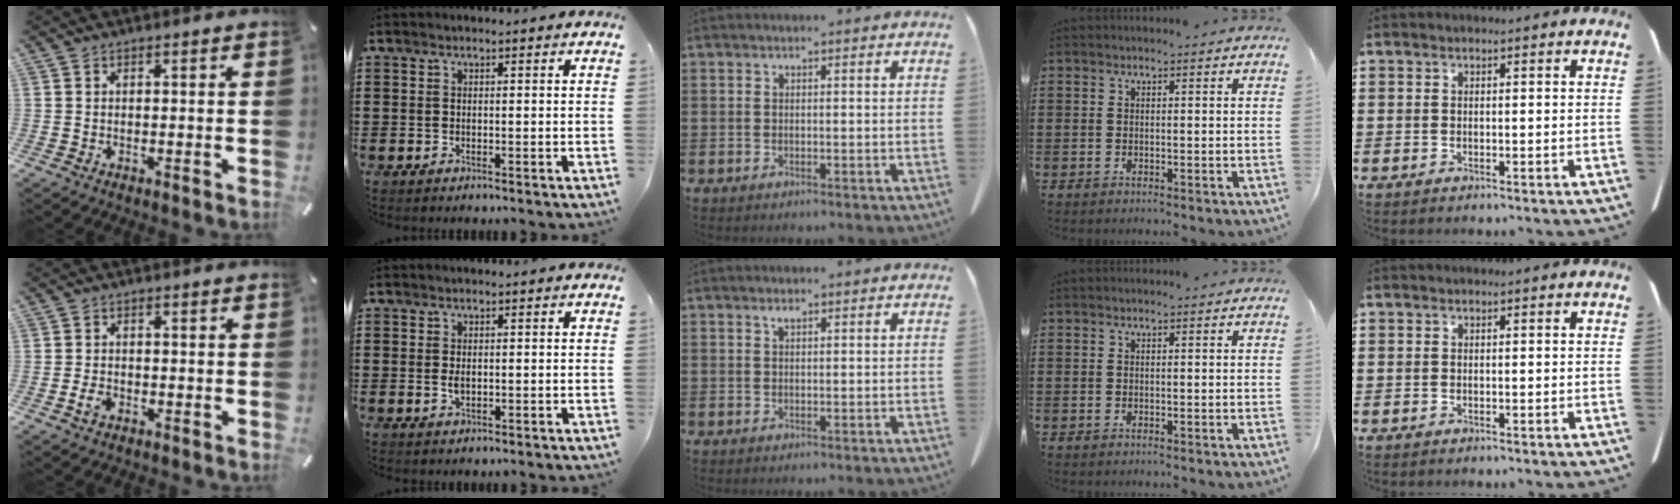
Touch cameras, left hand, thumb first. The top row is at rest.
{"thumb": {"total": 2.4, "force": [-1.1, 1.5, 1.5], "torque": [-0.039, 0.002, -0.025]}, "index": {"total": 1.5, "force": [0.1, 0.7, 1.3], "torque": [-0.027, 0.001, 0.001]}, "middle": {"total": 1.0, "force": [0.7, 0.3, 0.8], "torque": [-0.009, -0.003, 0.011]}}